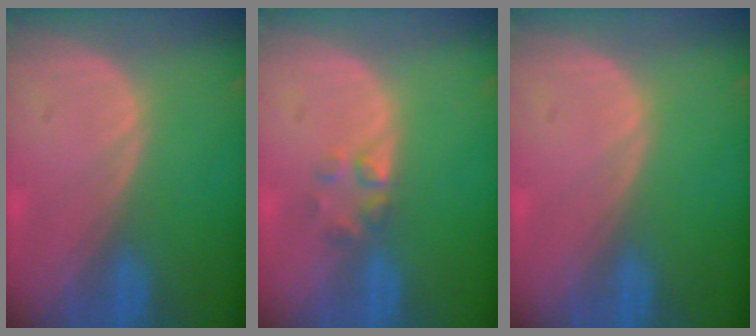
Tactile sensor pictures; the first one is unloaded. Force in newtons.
{"total": 2.2, "press": 2.2, "slide": 0.2}
{"total": 0.0}